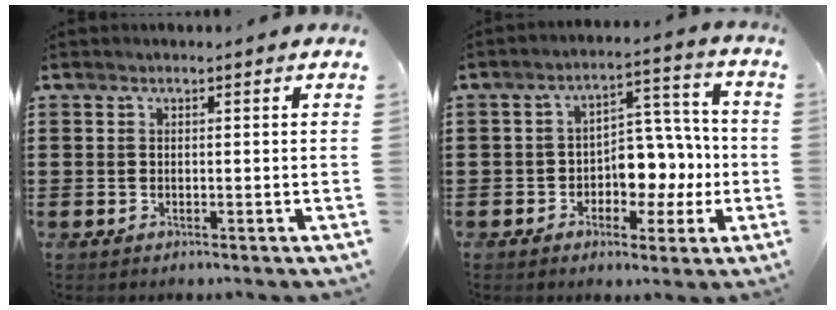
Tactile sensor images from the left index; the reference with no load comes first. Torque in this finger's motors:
{"motor_torque": [1.51, 0.45, 0.28, 0.08]}